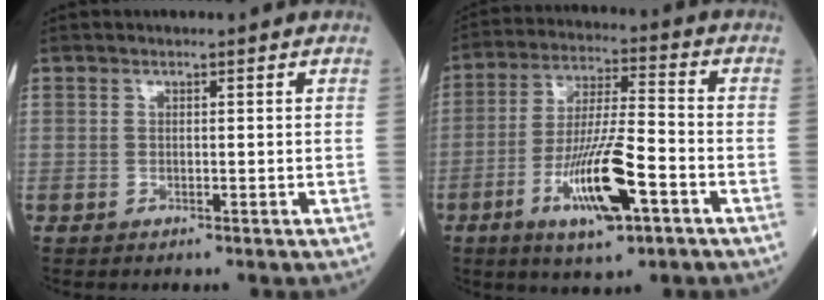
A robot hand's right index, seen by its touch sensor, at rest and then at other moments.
{"total": 13.0, "force": [-5.4, 2.2, 11.6], "torque": [-0.216, -0.010, -0.093]}